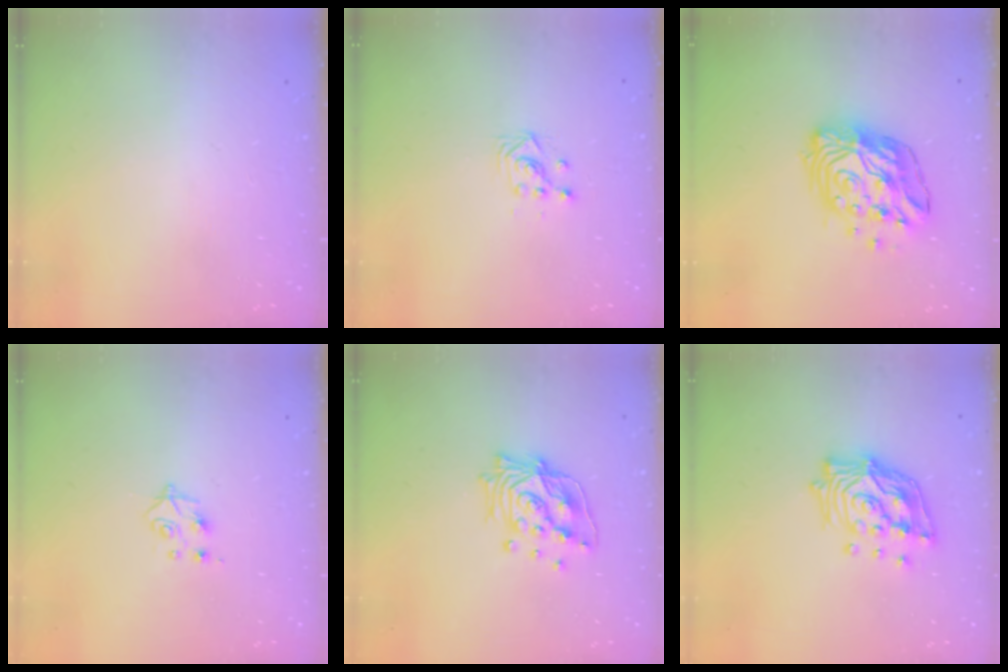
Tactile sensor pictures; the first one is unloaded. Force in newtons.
{"total": 3.0, "press": 3.0, "slide": 0.1}
{"total": 14.9, "press": 14.8, "slide": 1.4}
{"total": 4.4, "press": 4.4, "slide": 0.6}
{"total": 15.3, "press": 15.2, "slide": 1.1}
{"total": 18.2, "press": 18.0, "slide": 2.7}